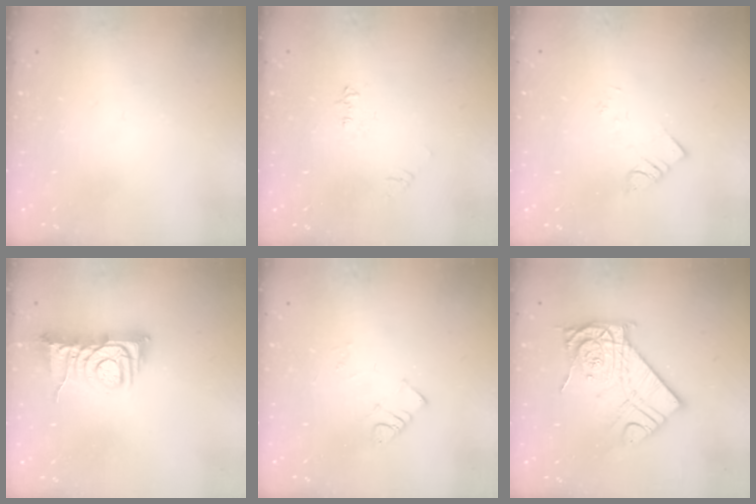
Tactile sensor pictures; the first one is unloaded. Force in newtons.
{"total": 5.3, "press": 5.3, "slide": 0.6}
{"total": 2.2, "press": 2.2, "slide": 0.2}
{"total": 8.8, "press": 8.8, "slide": 0.4}
{"total": 4.1, "press": 4.0, "slide": 0.7}
{"total": 14.9, "press": 14.8, "slide": 1.1}